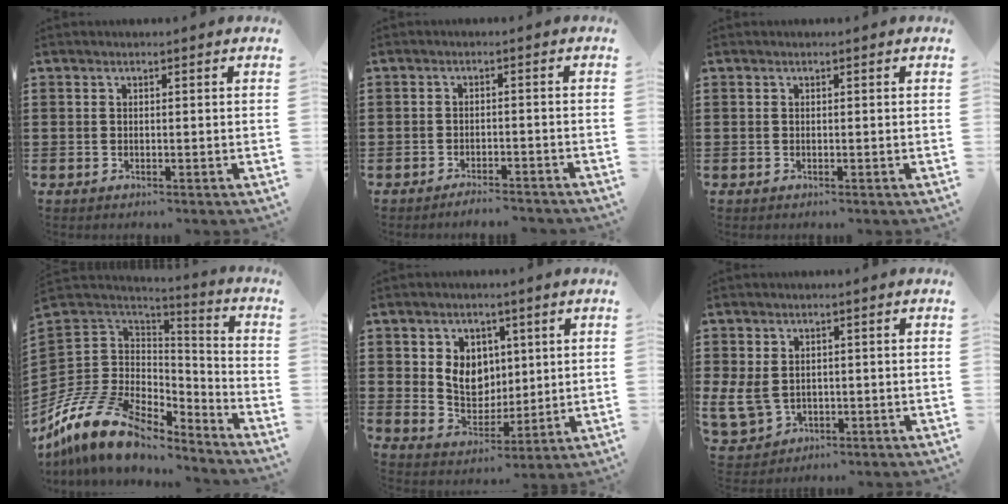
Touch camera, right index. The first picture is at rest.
{"total": 2.4, "force": [-2.4, -0.1, 0.1], "torque": [-0.007, 0.000, -0.049]}
{"total": 0.0}
{"total": 13.9, "force": [-9.2, 7.5, 7.1], "torque": [-0.179, 0.017, -0.171]}
{"total": 6.7, "force": [1.6, 5.6, 3.4], "torque": [-0.070, 0.009, 0.028]}
{"total": 4.1, "force": [0.2, 3.5, 2.0], "torque": [-0.070, 0.000, 0.001]}